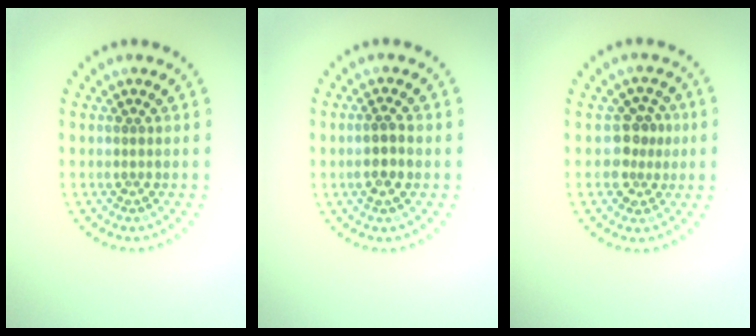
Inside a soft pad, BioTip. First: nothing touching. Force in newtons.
{"total": 2.2, "press": 2.1, "slide": 0.7}
{"total": 2.7, "press": 2.5, "slide": 1.1}